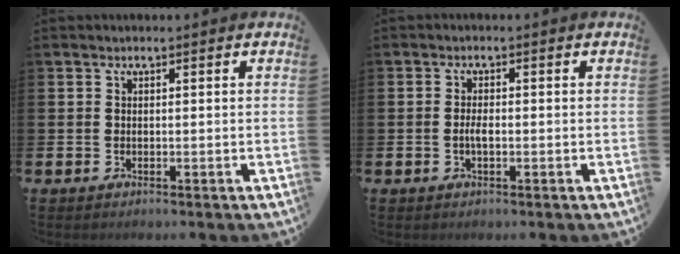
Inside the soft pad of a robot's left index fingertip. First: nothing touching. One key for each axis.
{"total": 1.7, "fx": -0.4, "fy": 0.6, "fz": 1.5, "tx": -0.024, "ty": -0.001, "tz": -0.008}